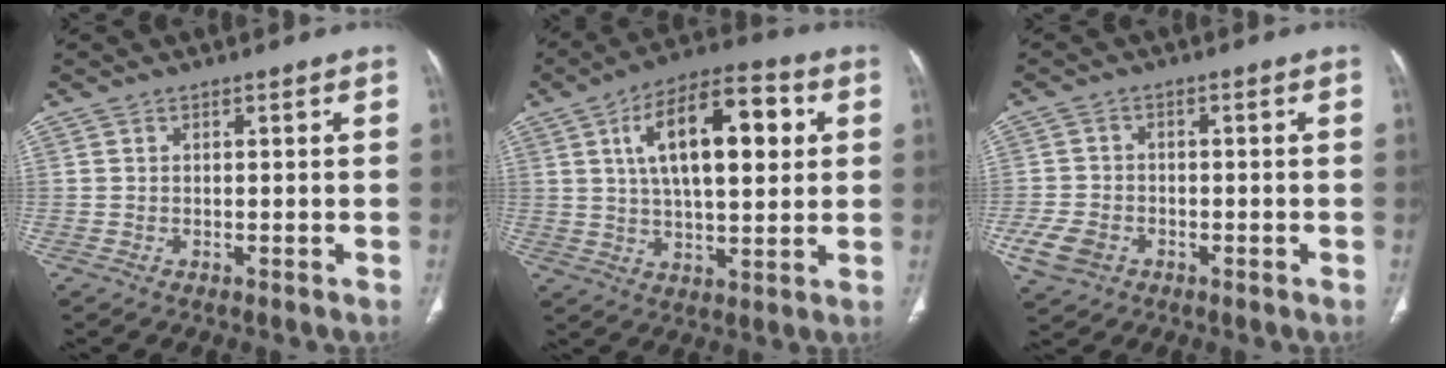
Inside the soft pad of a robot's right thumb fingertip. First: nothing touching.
{"total": 17.9, "force": [4.8, 7.9, 15.4], "torque": [-0.229, 0.009, 0.074]}
{"total": 6.2, "force": [-2.5, 4.7, 3.1], "torque": [-0.064, 0.011, -0.041]}